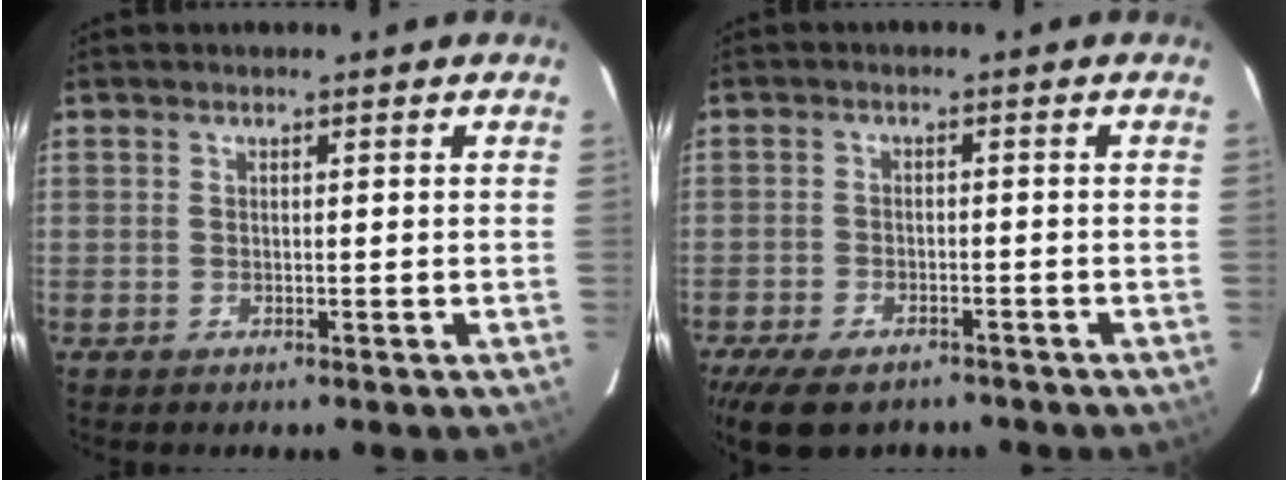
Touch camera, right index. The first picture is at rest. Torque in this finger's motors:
{"motor_torque": [0.98, -1.15, 0.25, -0.01]}